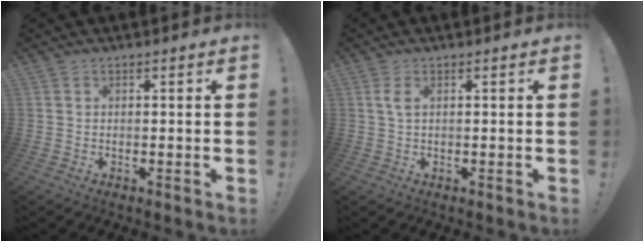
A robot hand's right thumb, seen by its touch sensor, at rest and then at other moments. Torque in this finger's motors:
{"motor_torque": [-0.15, 0.01, 0.35, -0.05, 0.05]}